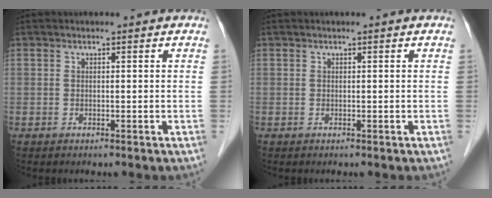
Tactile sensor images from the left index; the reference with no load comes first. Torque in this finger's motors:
{"motor_torque": [0.01, -0.01, -0.07, -0.01]}